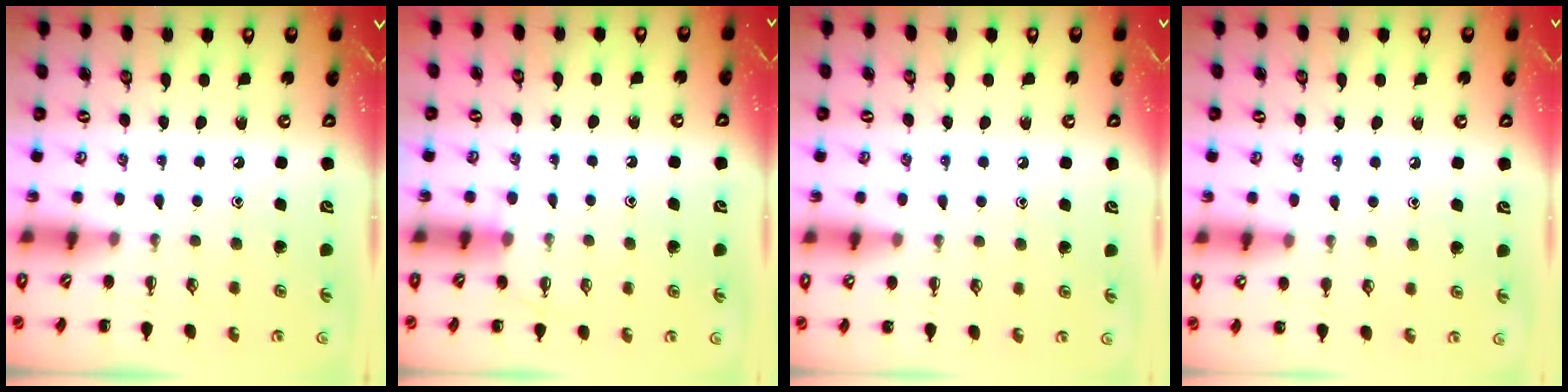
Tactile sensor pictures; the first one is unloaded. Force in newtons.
{"total": 4.1, "press": 3.9, "slide": 1.0}
{"total": 5.9, "press": 5.7, "slide": 1.6}
{"total": 7.4, "press": 7.0, "slide": 2.2}